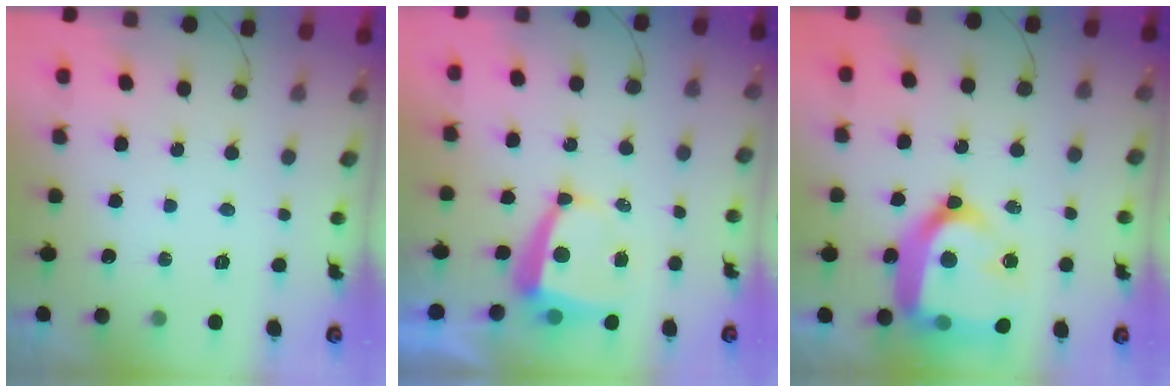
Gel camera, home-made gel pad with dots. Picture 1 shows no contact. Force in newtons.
{"total": 5.3, "press": 5.2, "slide": 0.7}
{"total": 26.9, "press": 26.7, "slide": 2.5}